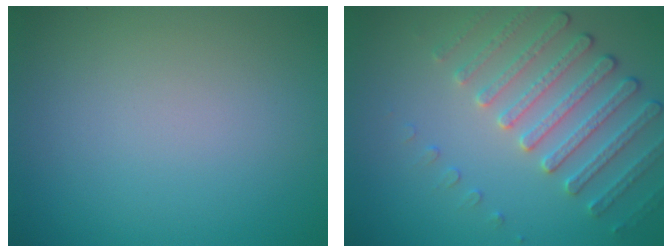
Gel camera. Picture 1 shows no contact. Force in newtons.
{"total": 4.0, "press": 3.7, "slide": 1.5}